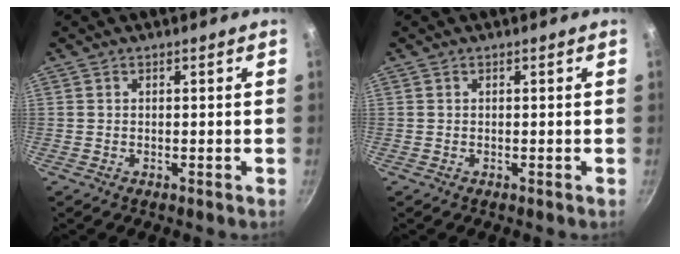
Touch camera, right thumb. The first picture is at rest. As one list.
[{"total": 0.0}]